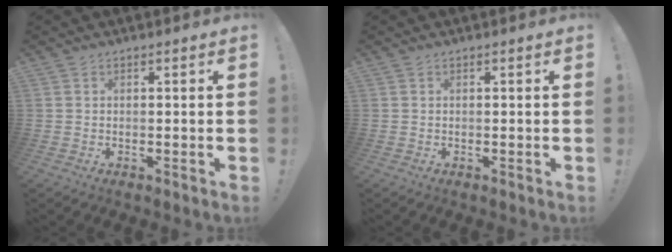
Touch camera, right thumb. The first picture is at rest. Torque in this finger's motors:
{"motor_torque": [0.00, 0.00, 0.01, -0.01, 0.00]}